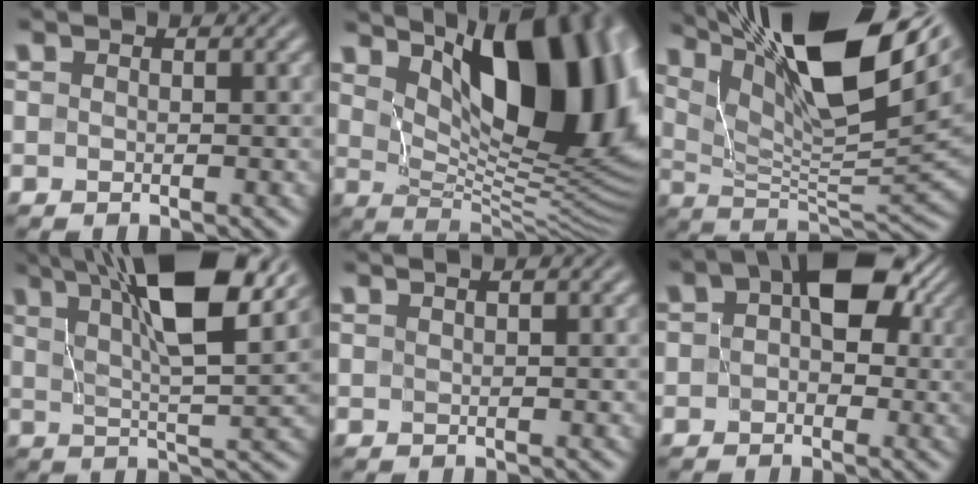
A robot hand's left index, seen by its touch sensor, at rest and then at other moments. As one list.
[{"total": 13.9, "force": [5.2, 6.0, 11.4], "torque": [-0.157, 0.003, 0.091]}, {"total": 15.7, "force": [9.4, 4.1, 11.9], "torque": [-0.203, 0.016, 0.167]}, {"total": 11.1, "force": [5.6, 2.3, 9.3], "torque": [-0.151, 0.015, 0.091]}, {"total": 0.9, "force": [0.8, -0.1, 0.5], "torque": [-0.017, 0.001, 0.009]}, {"total": 8.3, "force": [2.3, 5.0, 6.2], "torque": [-0.072, 0.023, 0.020]}]